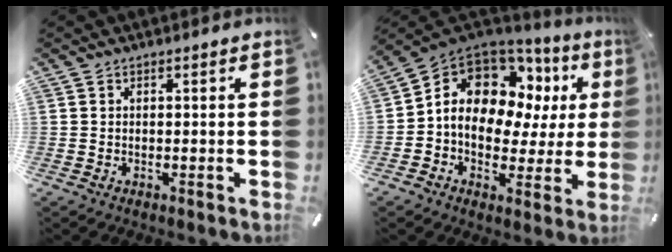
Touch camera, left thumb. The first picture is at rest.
{"total": 13.3, "force": [4.5, 9.8, 7.9], "torque": [-0.136, -0.030, 0.086]}